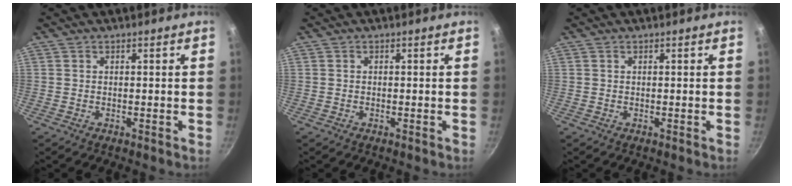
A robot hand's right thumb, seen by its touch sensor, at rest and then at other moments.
{"total": 0.0}
{"total": 0.0}